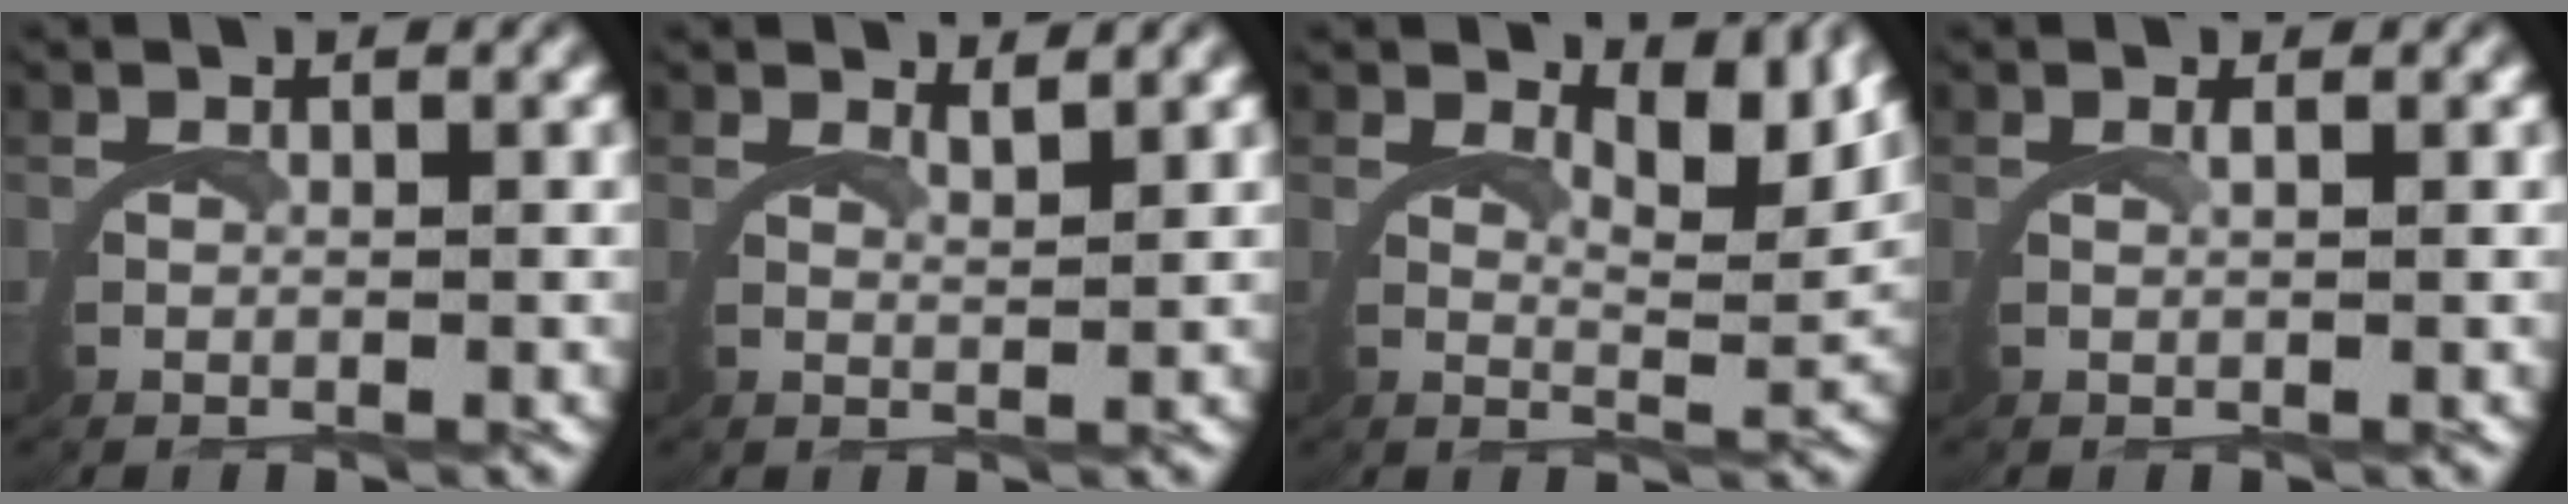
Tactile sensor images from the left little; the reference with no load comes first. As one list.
[{"total": 2.2, "force": [2.1, -0.8, 0.4], "torque": [-0.013, -0.006, 0.035]}, {"total": 4.7, "force": [4.0, 0.1, 2.5], "torque": [-0.043, -0.013, 0.063]}, {"total": 0.9, "force": [0.4, -0.1, 0.8], "torque": [-0.017, 0.002, 0.008]}]